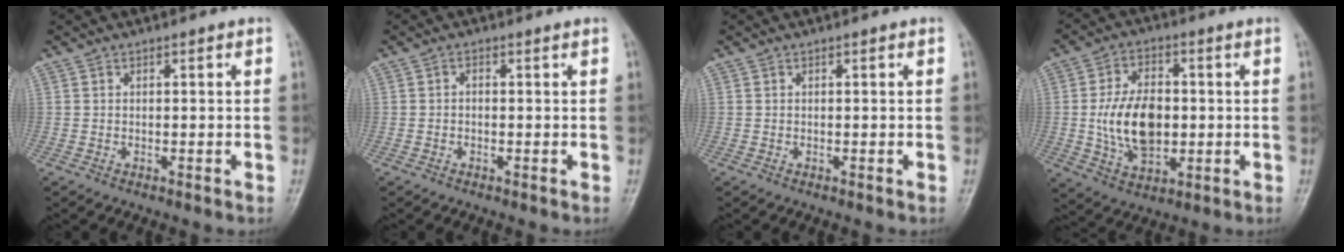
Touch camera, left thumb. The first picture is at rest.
{"total": 0.8, "force": [0.0, 0.4, 0.6], "torque": [-0.005, 0.004, -0.003]}
{"total": 0.0}
{"total": 12.6, "force": [-0.2, 7.9, 9.8], "torque": [-0.161, 0.002, 0.003]}